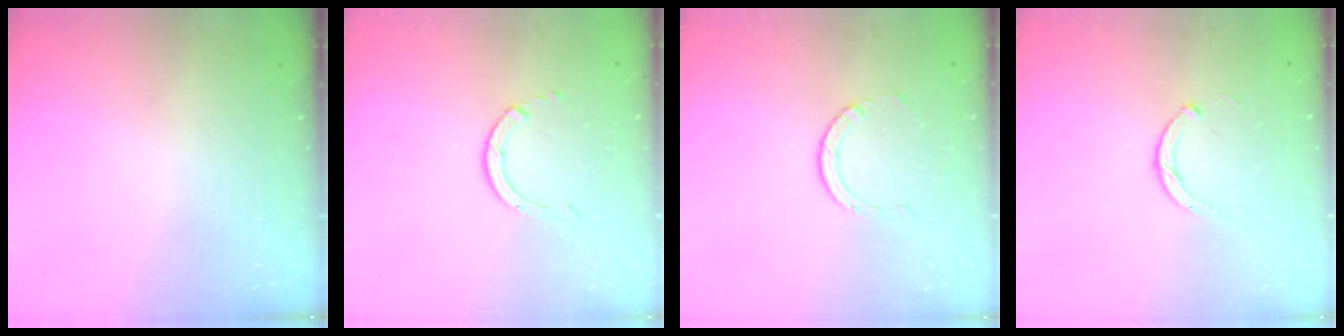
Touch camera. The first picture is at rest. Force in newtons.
{"total": 1.7, "press": 1.7, "slide": 0.1}
{"total": 2.9, "press": 2.9, "slide": 0.4}
{"total": 2.5, "press": 2.5, "slide": 0.3}